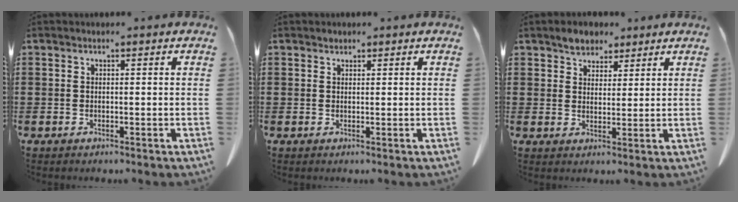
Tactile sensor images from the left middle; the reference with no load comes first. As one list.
[{"total": 0.6, "force": [0.5, 0.4, 0.1], "torque": [-0.004, 0.001, 0.009]}, {"total": 3.9, "force": [3.2, 2.1, 0.5], "torque": [-0.015, 0.003, 0.060]}]